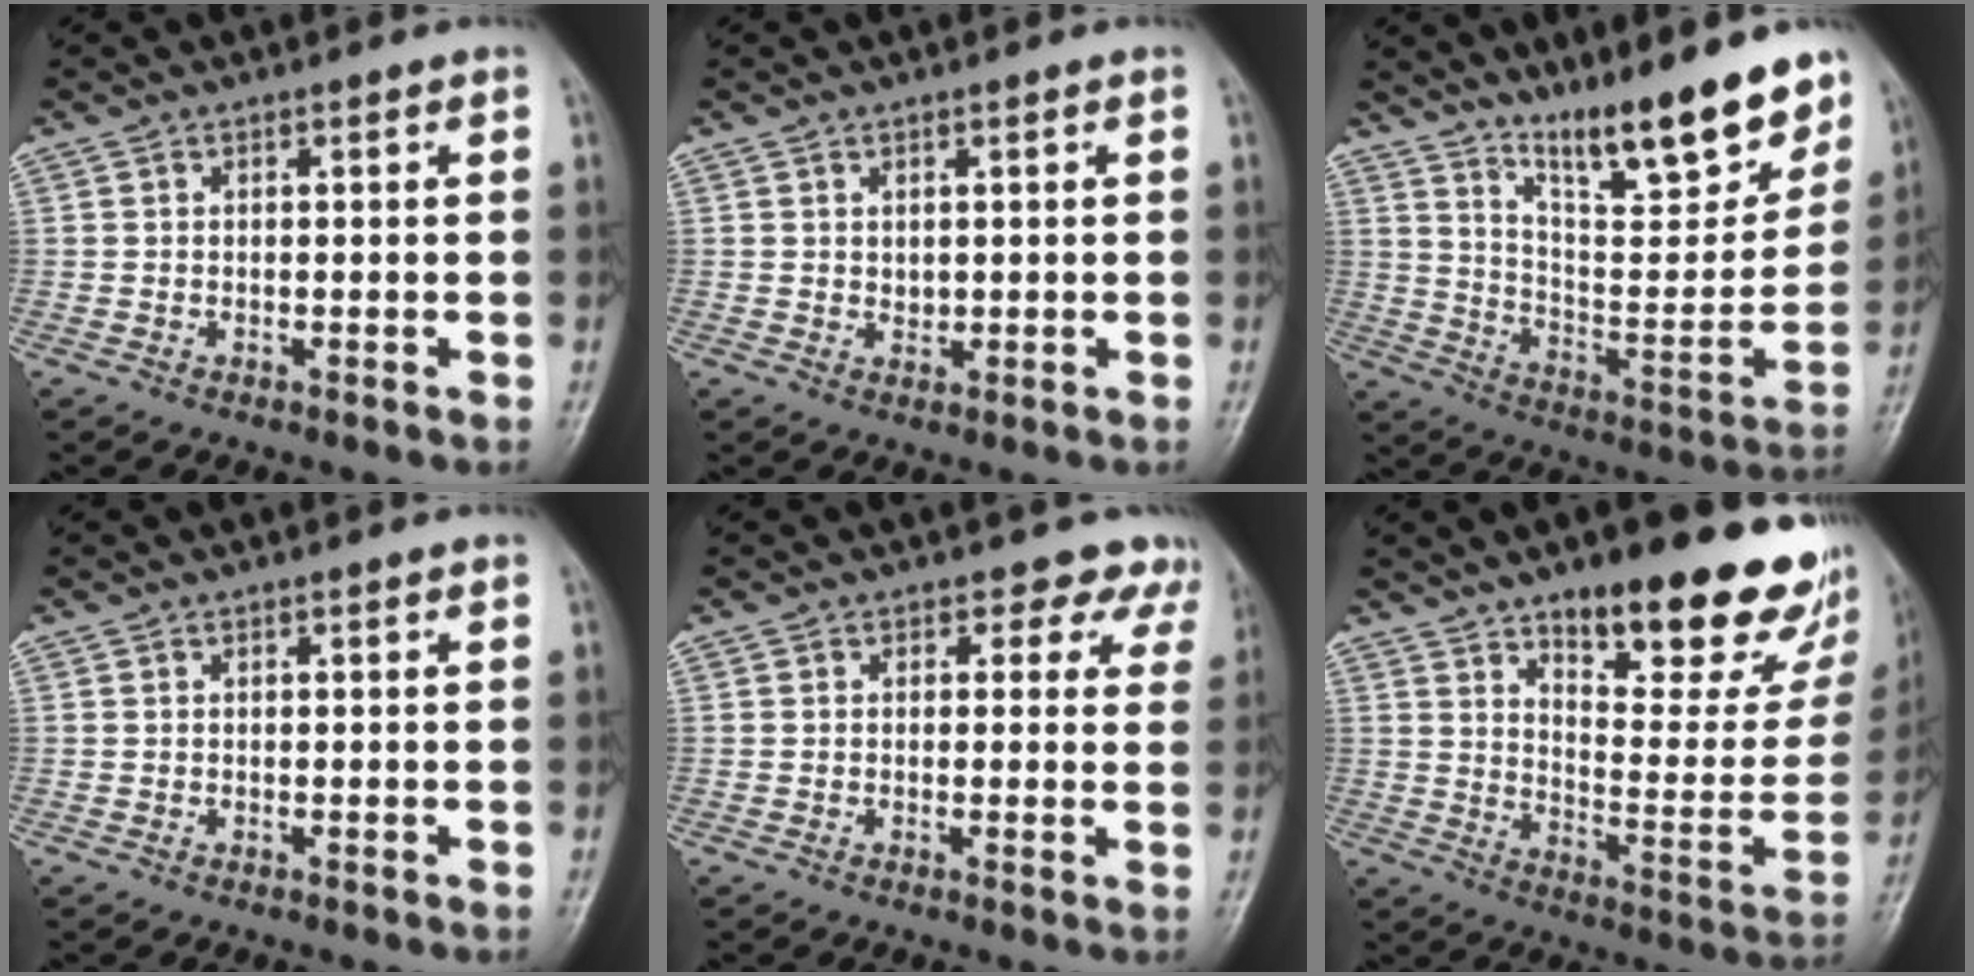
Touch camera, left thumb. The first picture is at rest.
{"total": 1.4, "force": [0.5, 1.0, 0.7], "torque": [-0.005, -0.005, 0.011]}
{"total": 19.5, "force": [14.5, 4.2, 12.3], "torque": [-0.146, -0.089, 0.245]}
{"total": 0.0}
{"total": 4.7, "force": [3.7, 2.9, 0.3], "torque": [0.033, -0.017, 0.018]}
{"total": 26.7, "force": [16.6, 9.4, 18.7], "torque": [-0.204, -0.083, 0.239]}